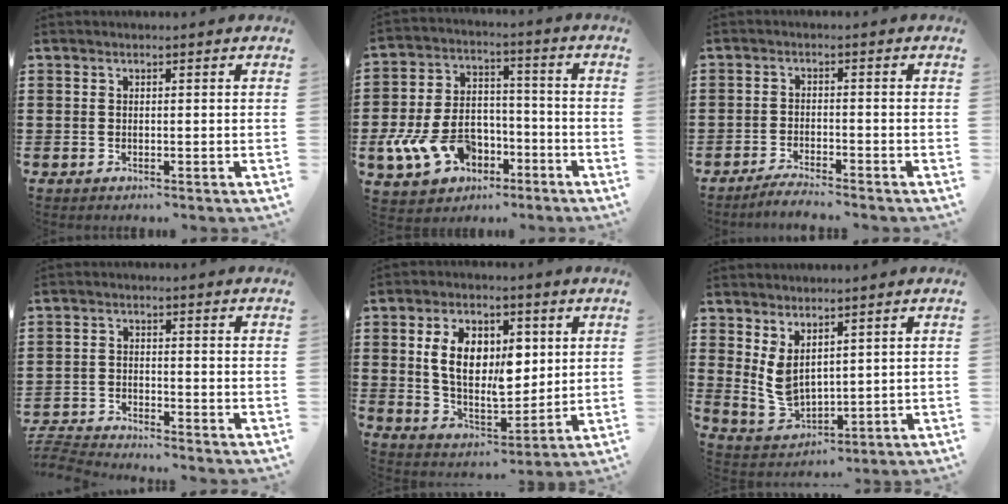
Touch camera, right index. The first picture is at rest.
{"total": 11.3, "force": [-4.1, 8.0, 6.9], "torque": [-0.166, 0.019, -0.070]}
{"total": 2.3, "force": [-2.3, -0.1, 0.4], "torque": [-0.009, 0.002, -0.046]}
{"total": 3.4, "force": [-3.4, 0.0, 0.1], "torque": [-0.020, -0.005, -0.078]}
{"total": 10.7, "force": [3.2, 6.3, 8.1], "torque": [-0.164, 0.010, 0.058]}
{"total": 5.0, "force": [2.9, 2.6, 3.1], "torque": [-0.083, -0.016, 0.056]}